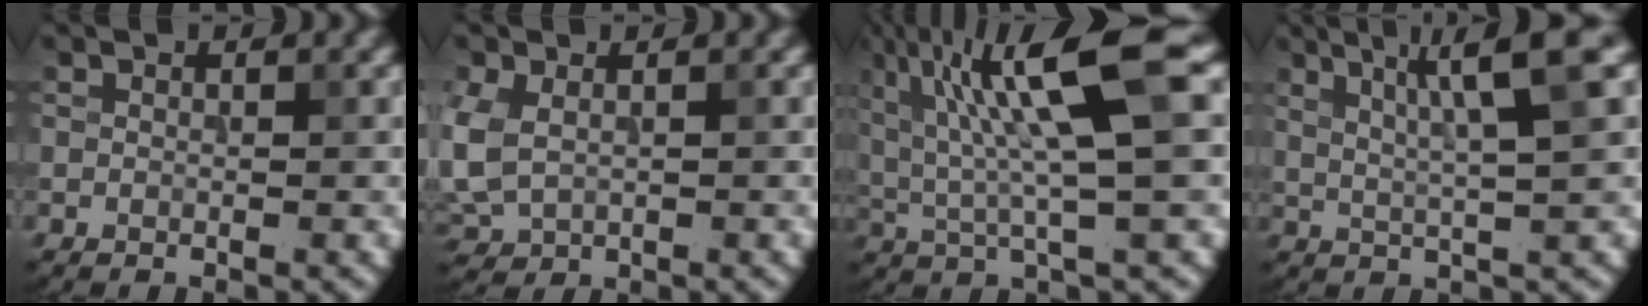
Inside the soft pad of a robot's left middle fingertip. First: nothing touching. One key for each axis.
{"total": 4.9, "fx": 0.1, "fy": 3.7, "fz": 3.2, "tx": -0.086, "ty": -0.010, "tz": 0.010}
{"total": 10.7, "fx": 3.0, "fy": 2.0, "fz": 10.1, "tx": -0.177, "ty": 0.010, "tz": 0.058}
{"total": 6.4, "fx": 2.8, "fy": 0.8, "fz": 5.7, "tx": -0.083, "ty": 0.012, "tz": 0.050}